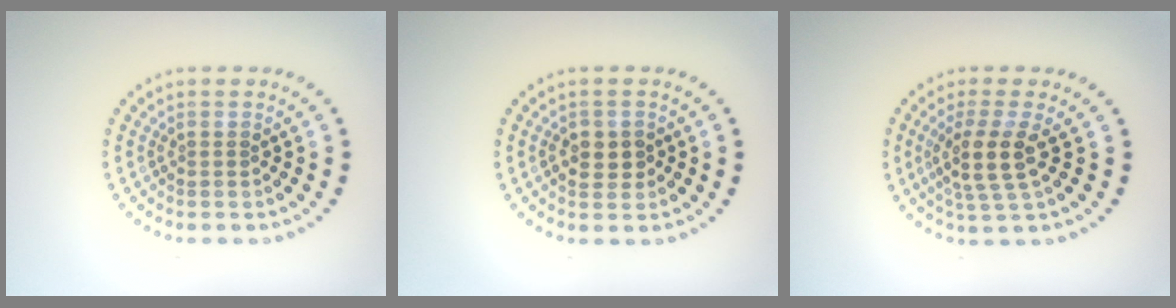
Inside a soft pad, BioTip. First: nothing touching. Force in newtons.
{"total": 2.4, "press": 2.4, "slide": 0.5}
{"total": 3.6, "press": 2.9, "slide": 2.2}